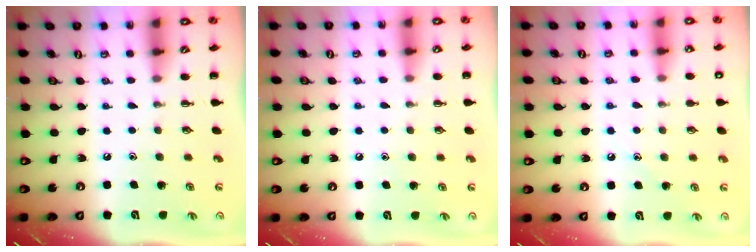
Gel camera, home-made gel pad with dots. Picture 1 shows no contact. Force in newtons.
{"total": 5.7, "press": 5.5, "slide": 1.5}
{"total": 9.5, "press": 9.2, "slide": 2.5}